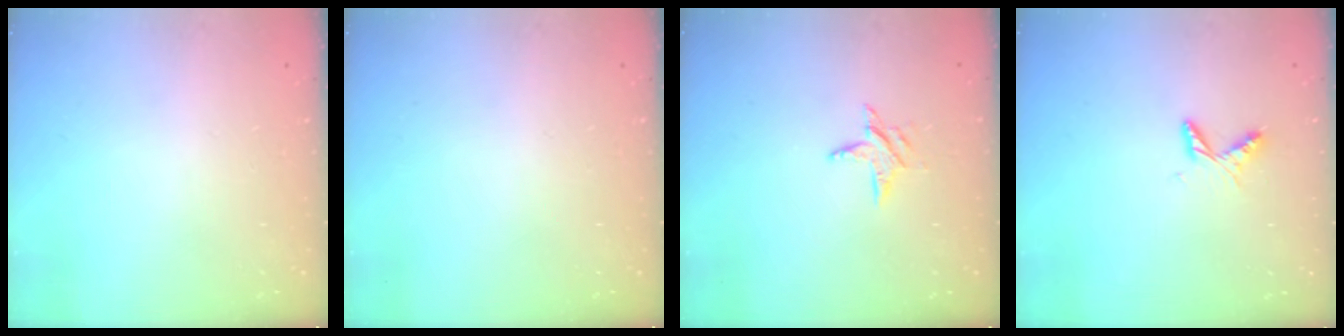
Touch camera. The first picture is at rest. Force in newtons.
{"total": 0.0}
{"total": 5.4, "press": 5.4, "slide": 0.5}
{"total": 4.2, "press": 4.2, "slide": 0.4}